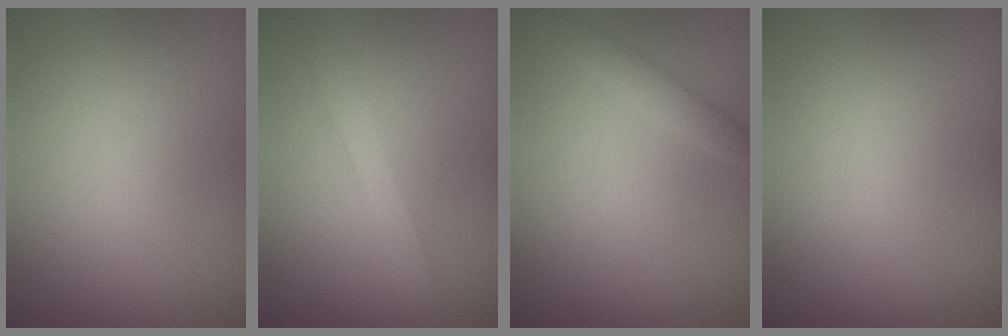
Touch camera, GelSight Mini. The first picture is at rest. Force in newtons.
{"total": 2.0, "press": 2.0, "slide": 0.1}
{"total": 1.5, "press": 1.5, "slide": 0.1}
{"total": 0.0}